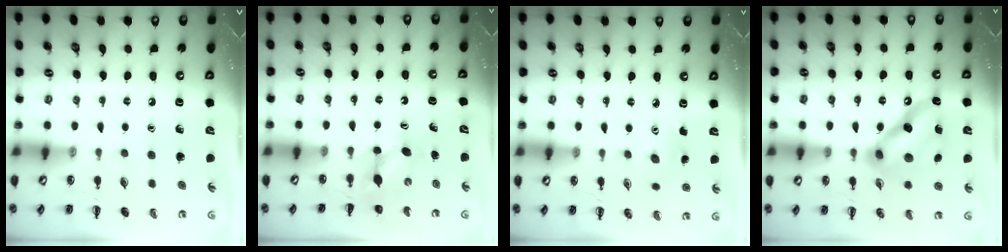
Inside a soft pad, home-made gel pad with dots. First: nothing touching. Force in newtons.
{"total": 4.1, "press": 3.9, "slide": 1.2}
{"total": 4.3, "press": 4.2, "slide": 1.1}
{"total": 13.1, "press": 13.0, "slide": 1.4}